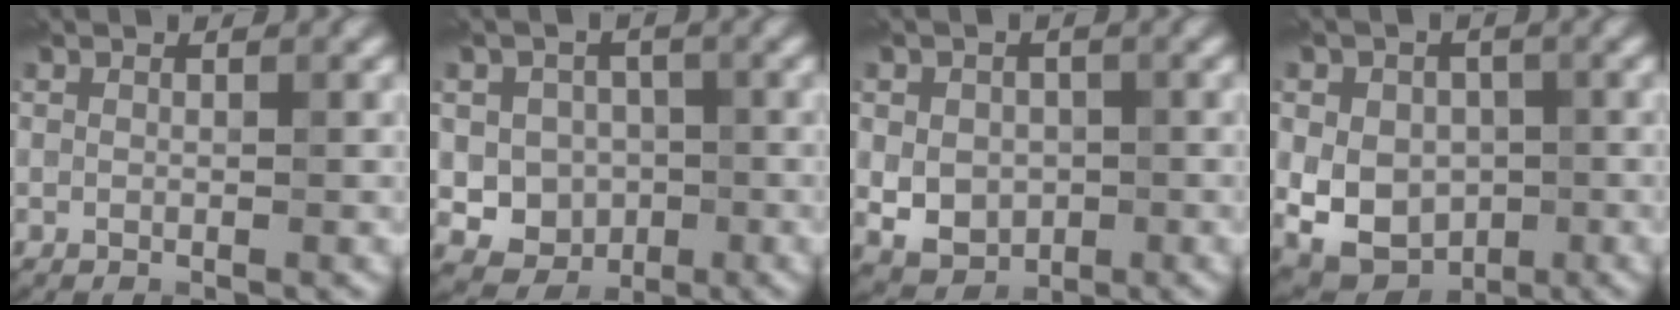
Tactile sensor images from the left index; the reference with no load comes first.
{"total": 4.9, "force": [-0.5, 4.5, 1.9], "torque": [-0.001, -0.003, -0.023]}
{"total": 4.4, "force": [-0.3, 3.5, 2.5], "torque": [-0.035, -0.003, -0.004]}
{"total": 6.9, "force": [-0.6, 5.5, 4.1], "torque": [-0.058, -0.005, -0.016]}